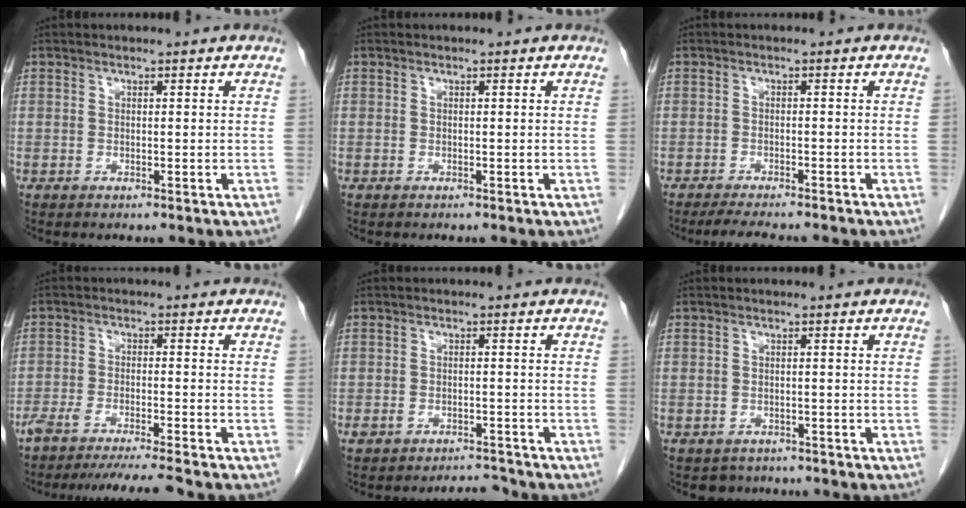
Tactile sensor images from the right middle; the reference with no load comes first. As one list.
[{"total": 0.0}, {"total": 6.3, "force": [-5.5, 0.9, 3.0], "torque": [-0.044, -0.012, -0.082]}, {"total": 9.3, "force": [-8.3, -1.0, 4.1], "torque": [-0.037, -0.021, -0.129]}, {"total": 2.6, "force": [-2.5, 0.8, 0.6], "torque": [-0.012, 0.004, -0.034]}, {"total": 2.5, "force": [-2.0, 1.5, -0.1], "torque": [-0.004, 0.003, -0.028]}]